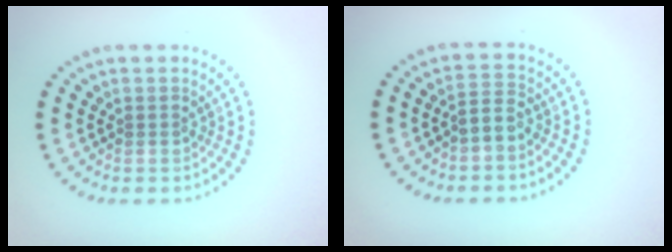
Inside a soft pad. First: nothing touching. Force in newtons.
{"total": 1.7, "press": 1.3, "slide": 1.0}